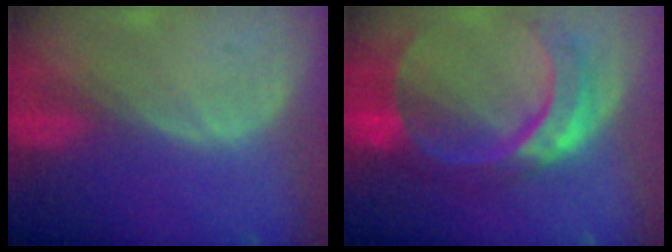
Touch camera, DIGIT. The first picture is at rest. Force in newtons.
{"total": 11.1, "press": 9.2, "slide": 6.1}